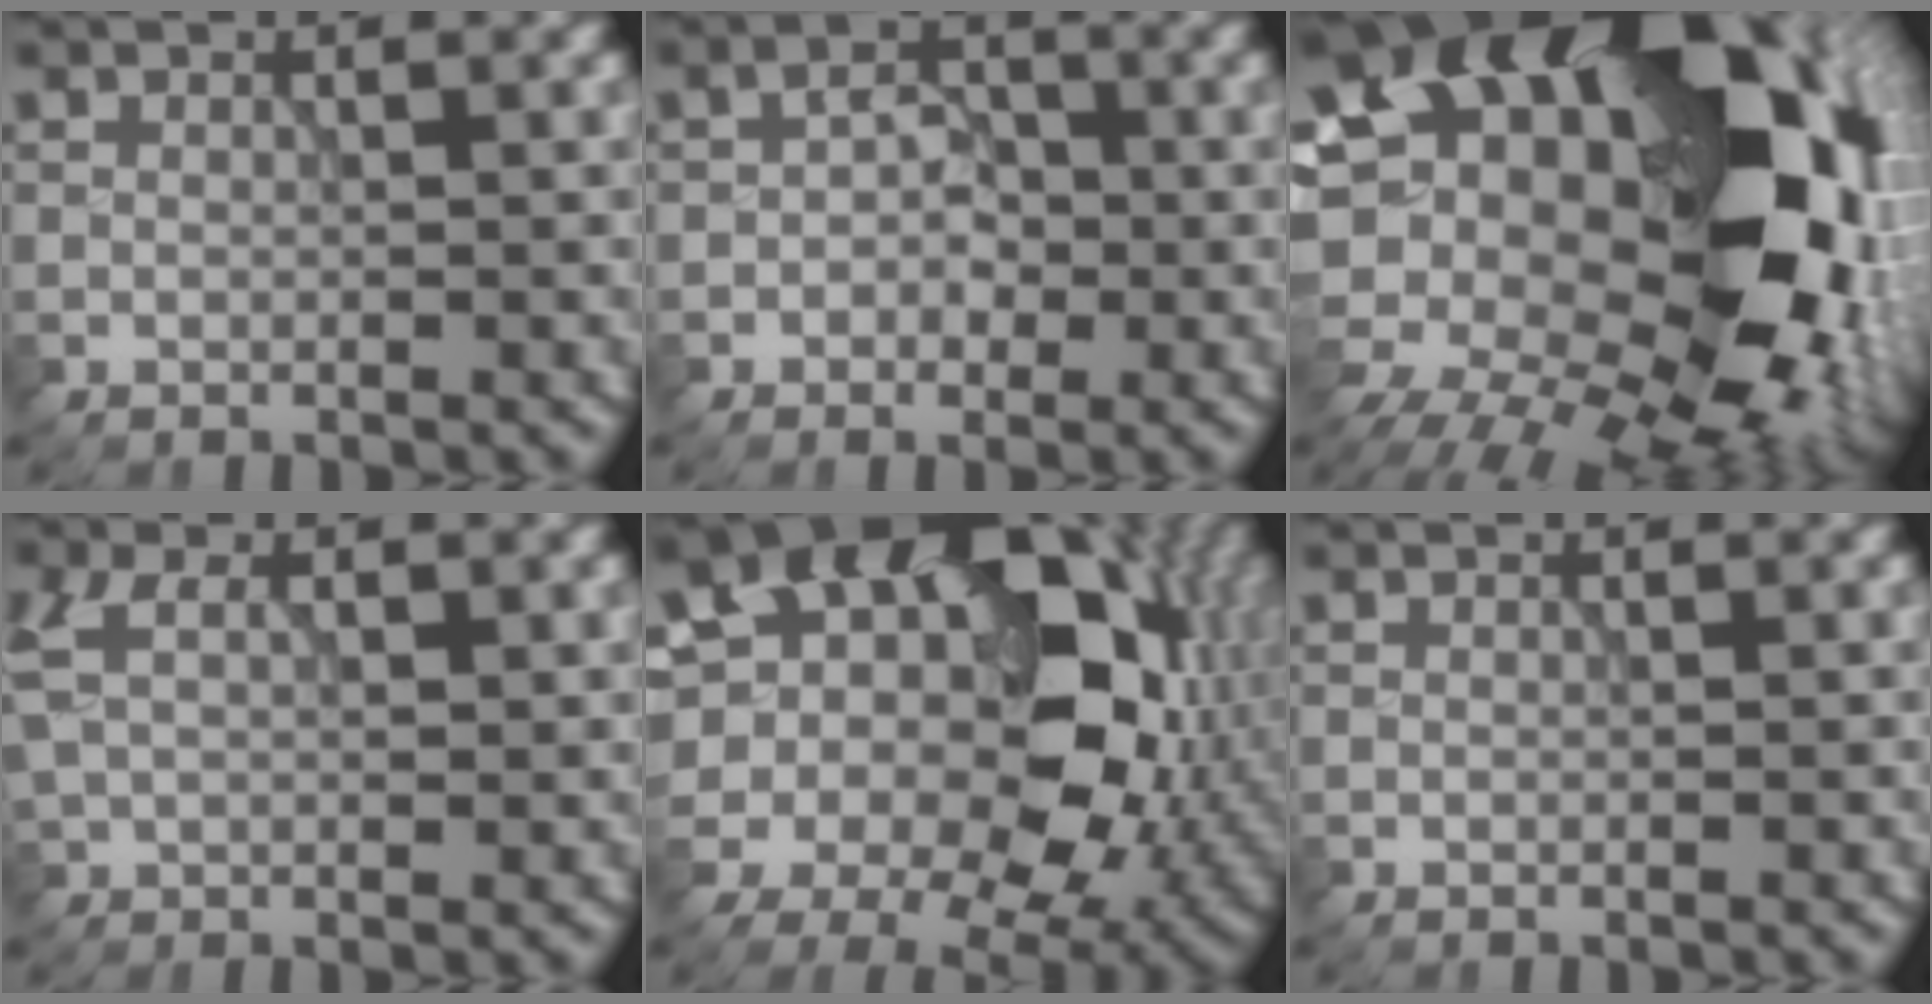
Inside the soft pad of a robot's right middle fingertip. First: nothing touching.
{"total": 2.6, "force": [-0.6, 1.9, 1.8], "torque": [-0.025, 0.005, -0.016]}
{"total": 22.3, "force": [1.6, 15.8, 15.7], "torque": [-0.252, 0.001, 0.019]}
{"total": 4.2, "force": [1.1, 2.6, 3.1], "torque": [-0.079, 0.005, 0.024]}
{"total": 21.0, "force": [5.1, 15.5, 13.1], "torque": [-0.246, 0.037, 0.107]}
{"total": 0.0}